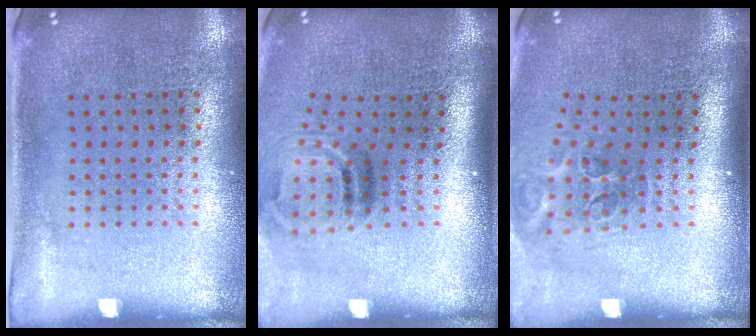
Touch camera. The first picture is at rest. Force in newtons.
{"total": 2.1, "press": 1.3, "slide": 1.7}
{"total": 2.1, "press": 1.2, "slide": 1.7}